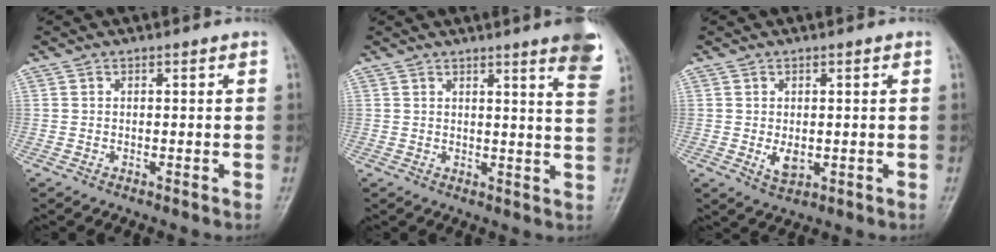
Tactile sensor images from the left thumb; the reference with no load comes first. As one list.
[{"total": 7.9, "force": [5.0, 0.5, 6.1], "torque": [-0.063, -0.026, 0.050]}, {"total": 3.4, "force": [-0.2, 2.1, 2.7], "torque": [-0.038, -0.008, 0.002]}]